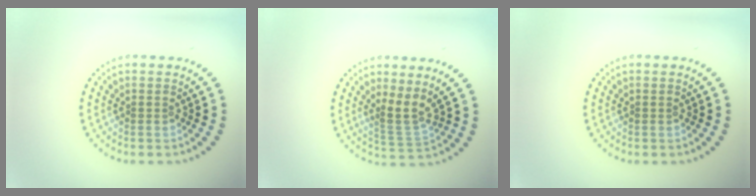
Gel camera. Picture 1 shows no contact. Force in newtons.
{"total": 2.8, "press": 2.0, "slide": 2.0}
{"total": 0.0}